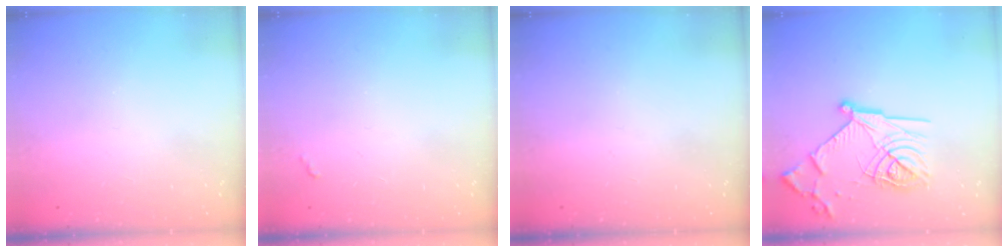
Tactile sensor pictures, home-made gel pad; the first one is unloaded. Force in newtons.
{"total": 2.8, "press": 2.8, "slide": 0.4}
{"total": 0.0}
{"total": 19.8, "press": 19.7, "slide": 1.2}